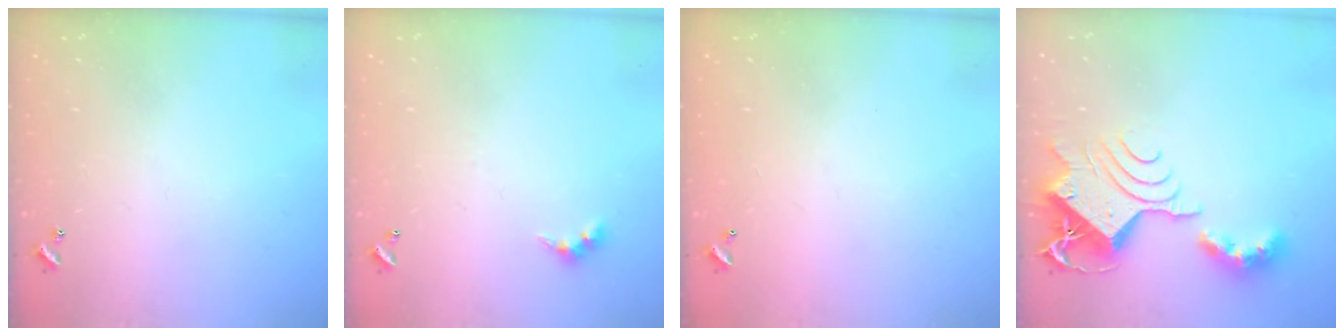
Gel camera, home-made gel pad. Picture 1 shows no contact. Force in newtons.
{"total": 2.4, "press": 2.4, "slide": 0.5}
{"total": 2.8, "press": 2.8, "slide": 0.1}
{"total": 15.6, "press": 15.5, "slide": 1.7}